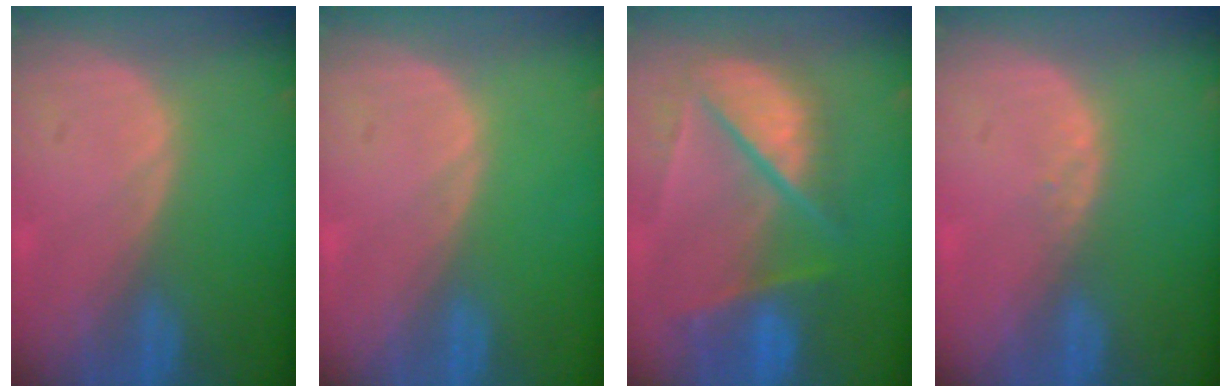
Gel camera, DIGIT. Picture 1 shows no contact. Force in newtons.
{"total": 0.0}
{"total": 10.3, "press": 8.6, "slide": 5.5}
{"total": 1.1, "press": 0.8, "slide": 0.7}